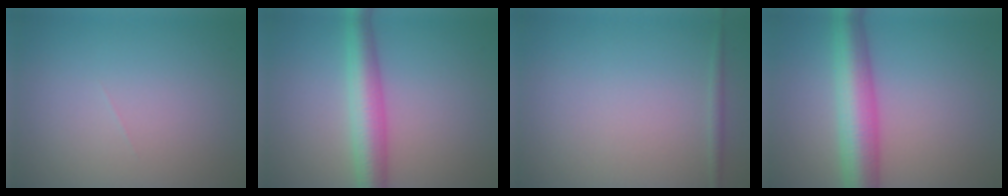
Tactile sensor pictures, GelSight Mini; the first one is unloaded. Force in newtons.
{"total": 5.0, "press": 5.0, "slide": 0.0}
{"total": 0.8, "press": 0.8, "slide": 0.1}
{"total": 7.0, "press": 7.0, "slide": 0.2}